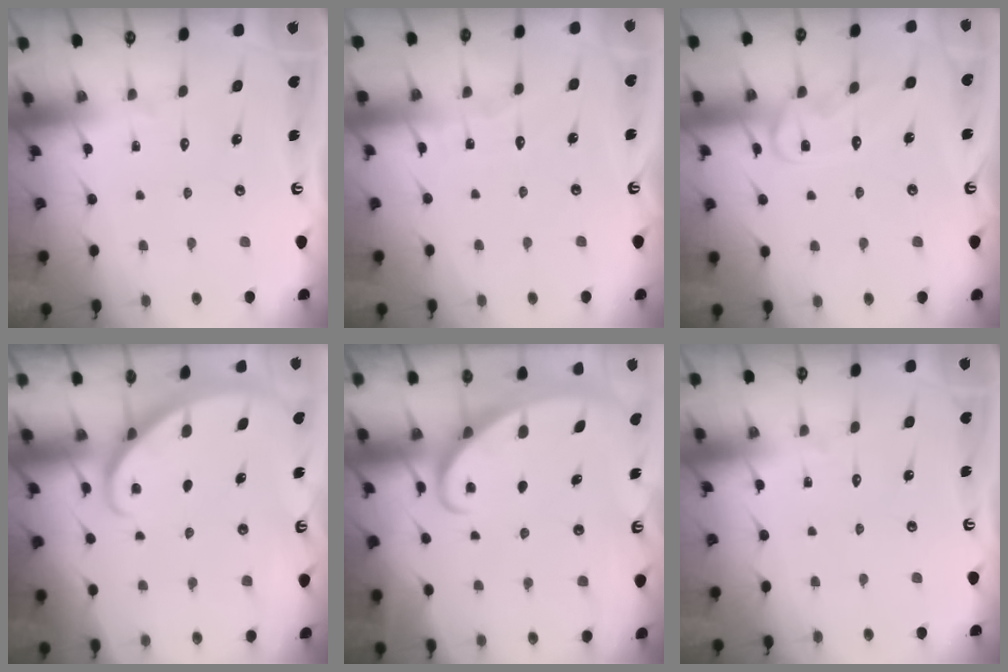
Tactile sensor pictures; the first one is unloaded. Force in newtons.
{"total": 2.6, "press": 2.6, "slide": 0.3}
{"total": 11.1, "press": 11.1, "slide": 0.8}
{"total": 2.2, "press": 2.2, "slide": 0.1}
{"total": 2.5, "press": 2.5, "slide": 0.4}
{"total": 0.0}